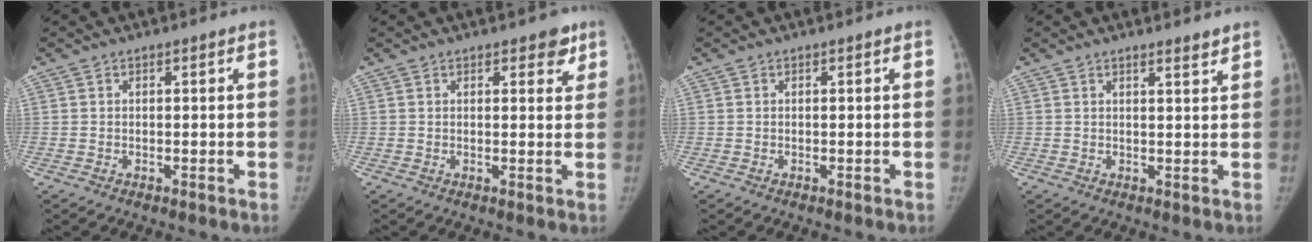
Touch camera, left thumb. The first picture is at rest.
{"total": 3.1, "force": [2.0, 1.8, 1.7], "torque": [0.006, -0.007, 0.020]}
{"total": 0.0}
{"total": 1.9, "force": [1.7, 0.1, 0.9], "torque": [-0.007, -0.015, 0.025]}